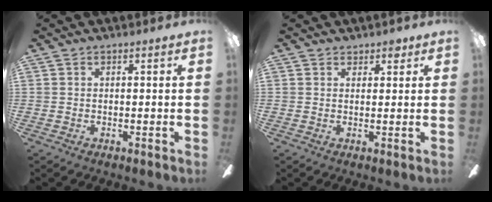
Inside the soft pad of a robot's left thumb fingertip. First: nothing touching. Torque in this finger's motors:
{"motor_torque": [0.02, 0.08, 0.19, -0.09, 0.00]}